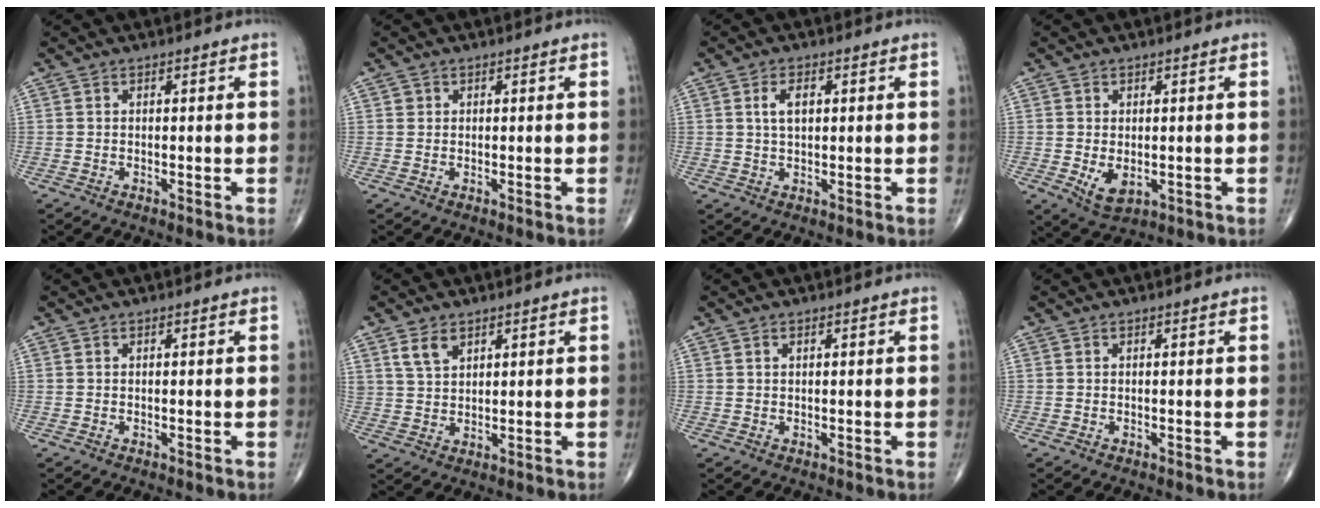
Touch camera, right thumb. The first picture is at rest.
{"total": 0.8, "force": [0.2, 0.8, 0.1], "torque": [0.005, 0.001, 0.003]}
{"total": 3.7, "force": [1.0, 2.0, 3.0], "torque": [-0.053, 0.001, 0.018]}
{"total": 4.8, "force": [-0.8, 2.9, 3.8], "torque": [-0.062, -0.012, -0.002]}
{"total": 0.0}
{"total": 4.3, "force": [2.6, 2.5, 2.3], "torque": [-0.032, -0.012, 0.054]}
{"total": 0.6, "force": [0.3, 0.3, 0.4], "torque": [-0.007, 0.001, 0.005]}
{"total": 0.0}